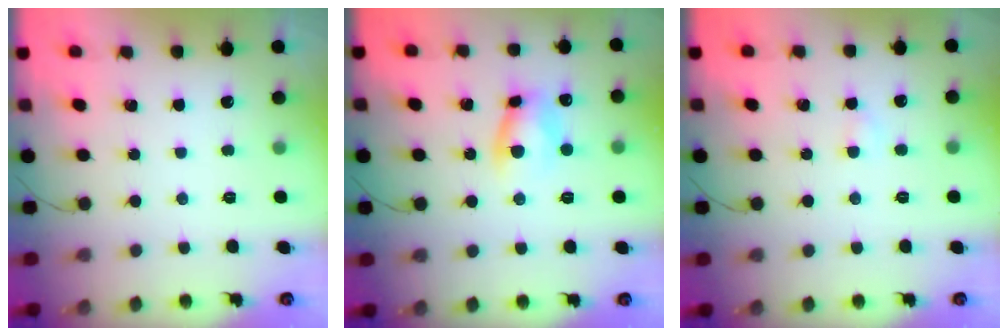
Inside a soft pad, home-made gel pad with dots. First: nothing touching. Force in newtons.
{"total": 6.7, "press": 6.7, "slide": 0.2}
{"total": 2.2, "press": 2.0, "slide": 0.8}